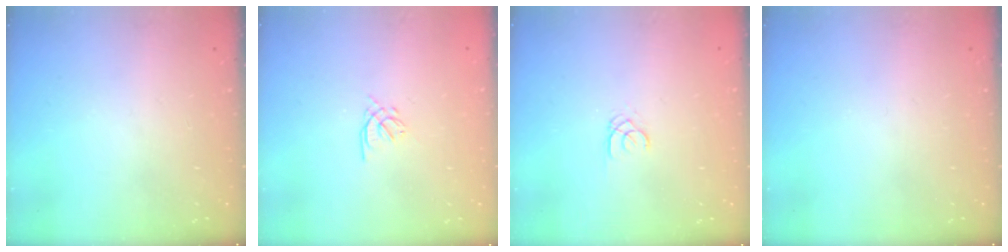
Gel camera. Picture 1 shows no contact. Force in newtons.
{"total": 1.4, "press": 1.3, "slide": 0.5}
{"total": 1.8, "press": 1.7, "slide": 0.2}
{"total": 0.0}